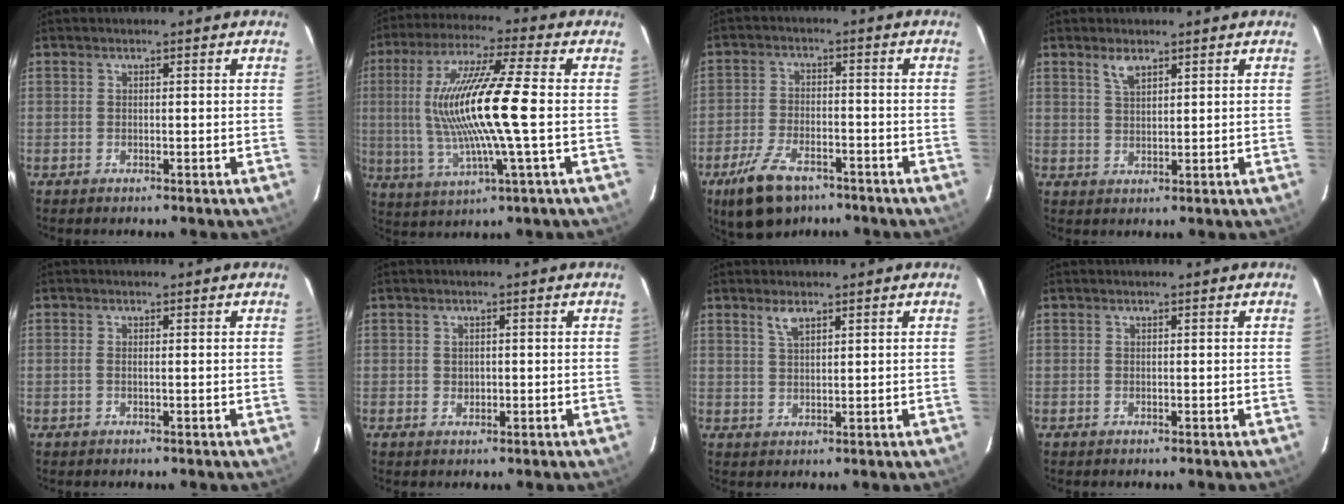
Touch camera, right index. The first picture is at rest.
{"total": 16.7, "force": [0.1, 1.2, 16.6], "torque": [-0.317, 0.000, 0.006]}
{"total": 10.8, "force": [-7.3, 5.3, 6.0], "torque": [-0.144, -0.010, -0.129]}
{"total": 3.0, "force": [2.1, 1.1, 1.9], "torque": [-0.034, 0.002, 0.041]}
{"total": 0.8, "force": [-0.1, 0.0, 0.8], "torque": [-0.017, 0.001, -0.005]}
{"total": 1.3, "force": [0.0, 1.2, 0.6], "torque": [-0.009, 0.003, 0.001]}
{"total": 2.6, "force": [1.8, 0.9, 1.7], "torque": [-0.032, 0.003, 0.035]}
{"total": 0.0}